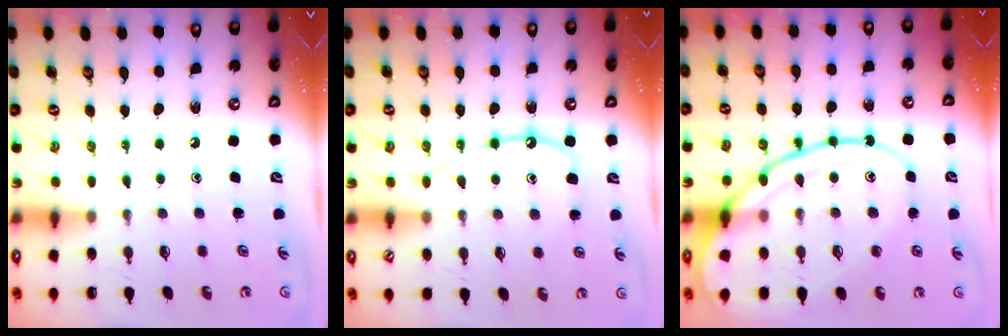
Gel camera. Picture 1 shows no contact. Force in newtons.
{"total": 10.9, "press": 10.9, "slide": 1.0}
{"total": 17.4, "press": 17.3, "slide": 1.7}